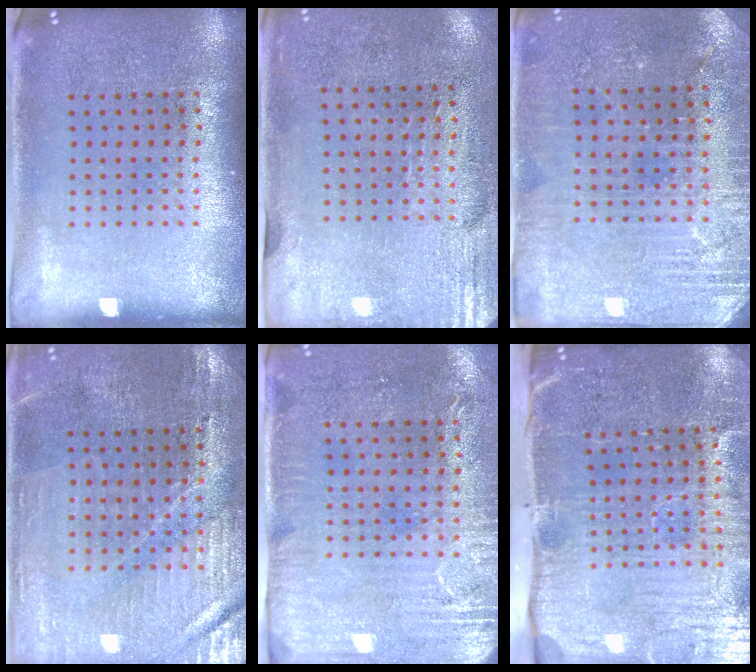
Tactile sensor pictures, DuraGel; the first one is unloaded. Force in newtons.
{"total": 2.9, "press": 2.4, "slide": 1.6}
{"total": 2.9, "press": 2.9, "slide": 0.4}
{"total": 1.3, "press": 1.3, "slide": 0.2}
{"total": 3.0, "press": 2.4, "slide": 1.7}
{"total": 5.2, "press": 4.3, "slide": 2.9}